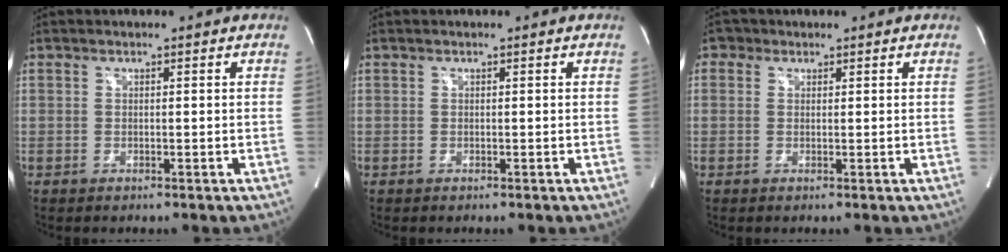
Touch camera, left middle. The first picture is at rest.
{"total": 0.0}
{"total": 1.7, "force": [0.8, 1.4, 0.3], "torque": [-0.001, 0.006, 0.008]}